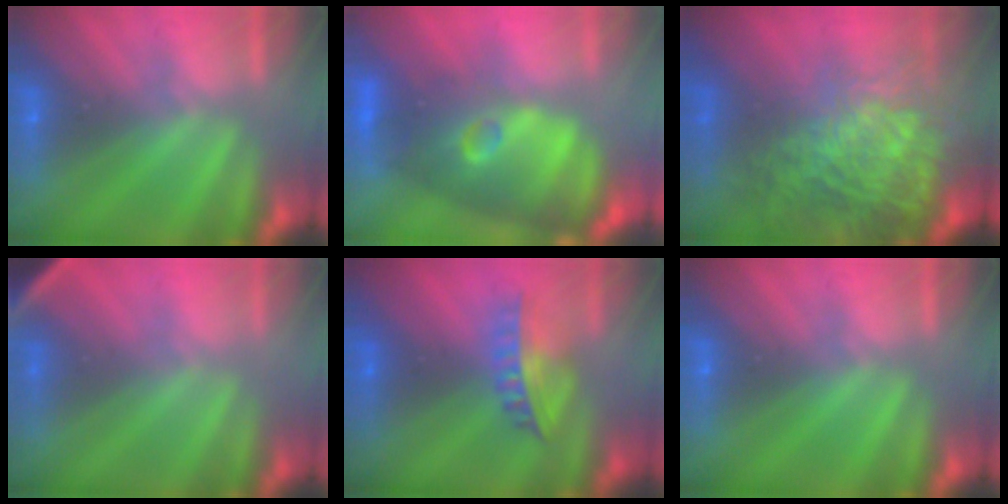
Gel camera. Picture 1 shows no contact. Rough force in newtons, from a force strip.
{"total": 8.0}
{"total": 7.3}
{"total": 3.0}
{"total": 7.8}
{"total": 0.0}